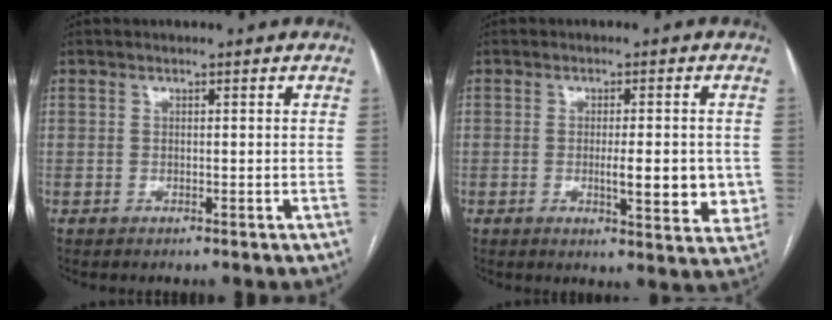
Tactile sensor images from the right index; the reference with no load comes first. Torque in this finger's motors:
{"motor_torque": [1.07, -0.12, 0.58, 0.10]}